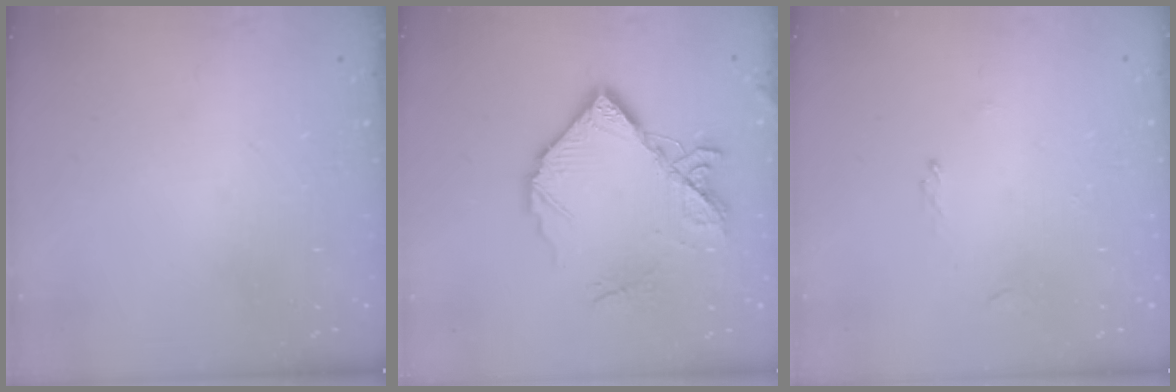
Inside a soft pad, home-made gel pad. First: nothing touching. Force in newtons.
{"total": 15.8, "press": 15.7, "slide": 1.9}
{"total": 0.0}